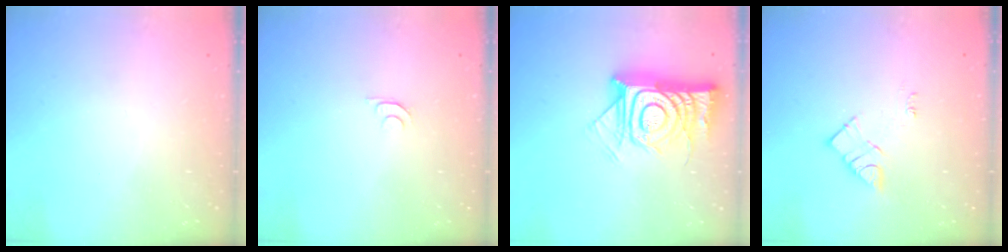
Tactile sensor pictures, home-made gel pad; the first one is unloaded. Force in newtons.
{"total": 4.8, "press": 4.7, "slide": 0.6}
{"total": 16.9, "press": 16.9, "slide": 1.2}
{"total": 8.7, "press": 8.7, "slide": 0.3}